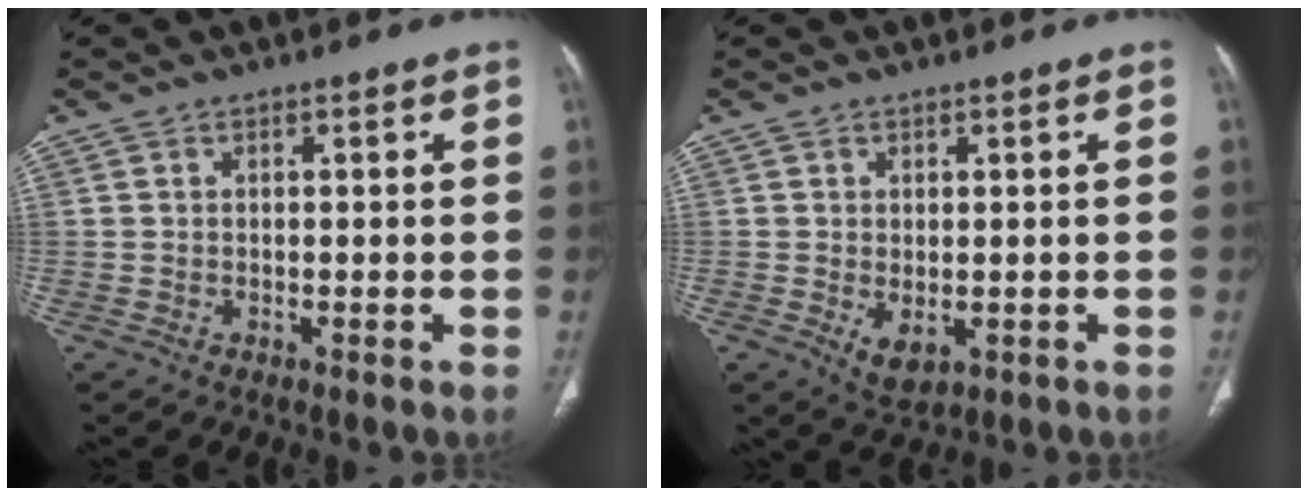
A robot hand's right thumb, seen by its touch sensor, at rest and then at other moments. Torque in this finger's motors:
{"motor_torque": [-0.33, 0.25, 0.21, 0.41, 0.11]}